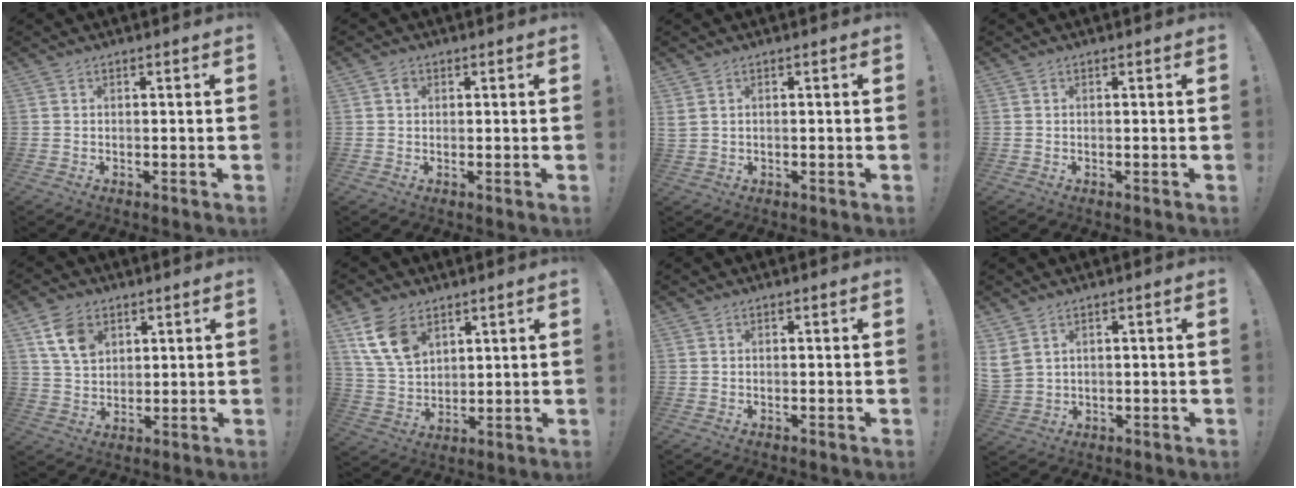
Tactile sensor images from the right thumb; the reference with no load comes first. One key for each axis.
{"total": 1.4, "fx": 0.3, "fy": 1.3, "fz": 0.6, "tx": -0.010, "ty": 0.003, "tz": 0.005}
{"total": 1.7, "fx": 0.9, "fy": 1.1, "fz": 1.0, "tx": -0.021, "ty": 0.005, "tz": 0.017}
{"total": 0.0}
{"total": 10.3, "fx": 5.0, "fy": 7.4, "fz": 5.1, "tx": -0.083, "ty": -0.011, "tz": 0.100}
{"total": 12.7, "fx": 6.8, "fy": 8.5, "fz": 6.6, "tx": -0.121, "ty": -0.018, "tz": 0.137}
{"total": 0.0}
{"total": 4.8, "fx": 2.6, "fy": 3.4, "fz": 2.2, "tx": -0.060, "ty": -0.007, "tz": 0.052}